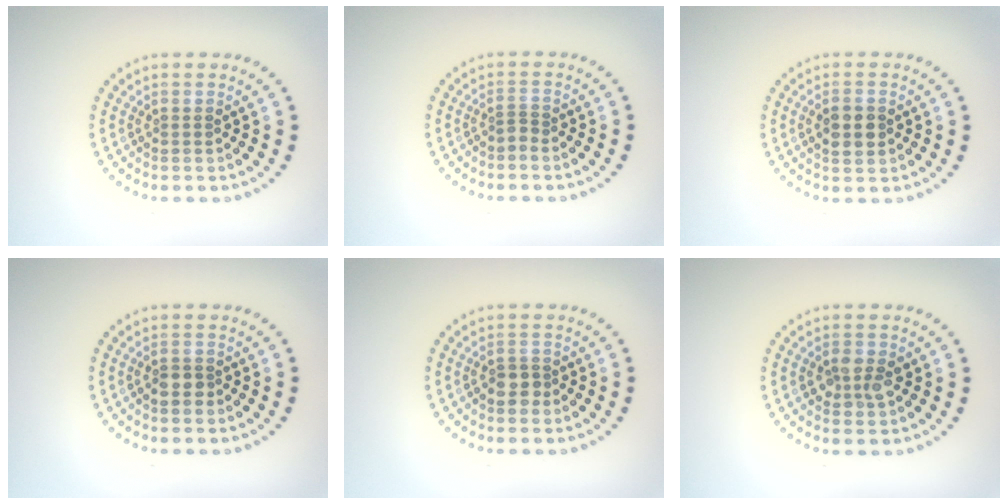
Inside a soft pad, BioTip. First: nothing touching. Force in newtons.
{"total": 0.7, "press": 0.4, "slide": 0.6}
{"total": 2.4, "press": 2.4, "slide": 0.1}
{"total": 1.7, "press": 1.5, "slide": 0.7}
{"total": 1.9, "press": 1.7, "slide": 0.9}
{"total": 2.4, "press": 2.4, "slide": 0.1}